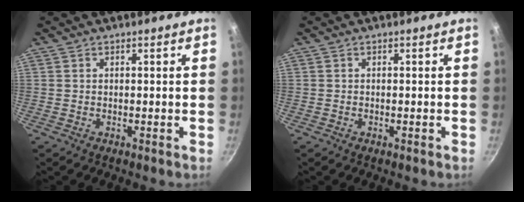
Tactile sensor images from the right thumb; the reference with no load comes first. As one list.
[{"total": 0.0}]